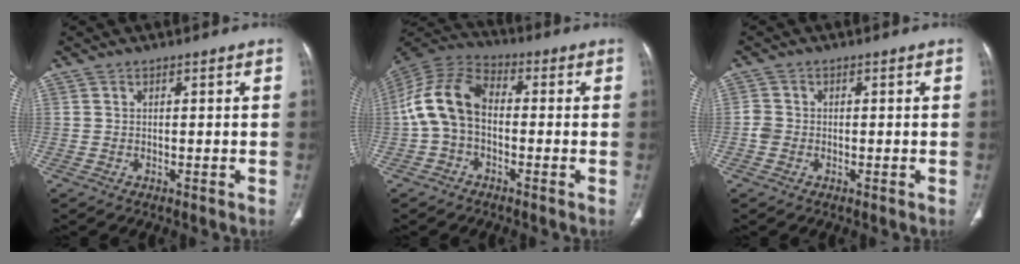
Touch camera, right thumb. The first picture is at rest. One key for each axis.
{"total": 11.8, "fx": -0.9, "fy": 7.7, "fz": 8.8, "tx": -0.174, "ty": 0.036, "tz": -0.029}
{"total": 2.1, "fx": -0.6, "fy": 1.8, "fz": 0.9, "tx": -0.013, "ty": 0.006, "tz": -0.015}